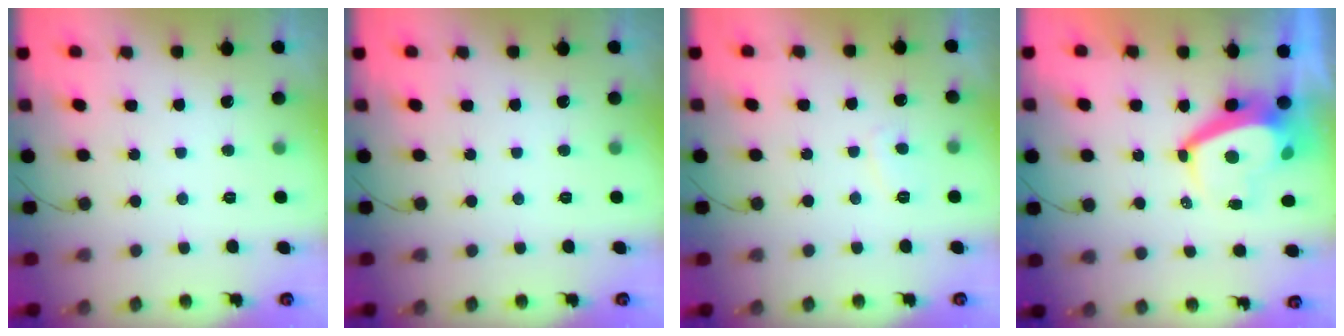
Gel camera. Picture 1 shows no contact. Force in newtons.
{"total": 0.0}
{"total": 2.7, "press": 2.6, "slide": 0.7}
{"total": 7.5, "press": 7.5, "slide": 1.0}